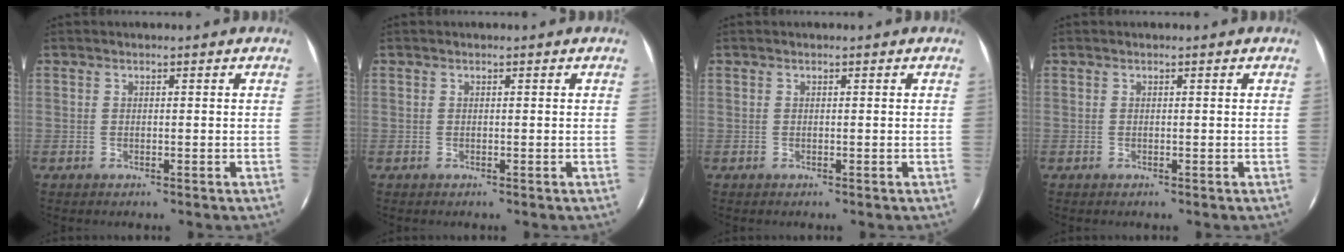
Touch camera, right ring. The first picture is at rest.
{"total": 0.0}
{"total": 0.0}
{"total": 0.0}